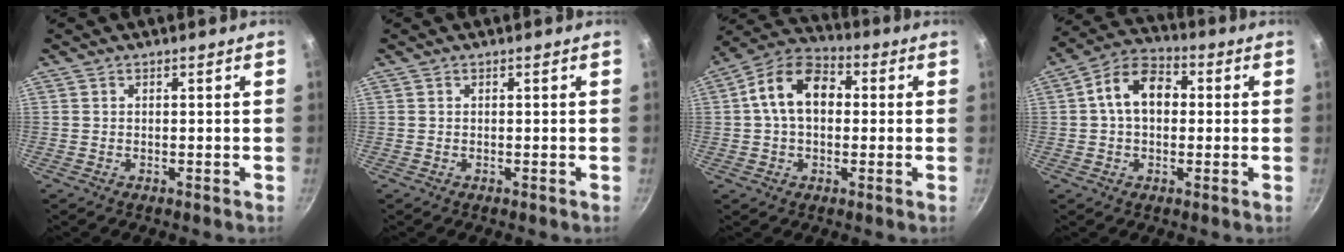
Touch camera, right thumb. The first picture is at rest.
{"total": 0.0}
{"total": 12.3, "force": [1.4, 8.4, 8.9], "torque": [-0.122, 0.031, 0.004]}
{"total": 10.6, "force": [1.1, 7.3, 7.6], "torque": [-0.098, 0.030, 0.002]}